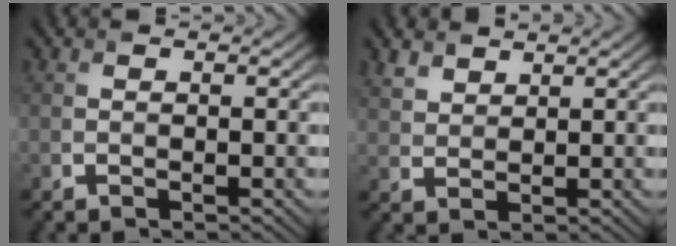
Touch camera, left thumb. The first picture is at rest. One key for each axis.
{"total": 3.2, "fx": 2.5, "fy": 1.4, "fz": 1.2, "tx": -0.035, "ty": 0.002, "tz": 0.061}